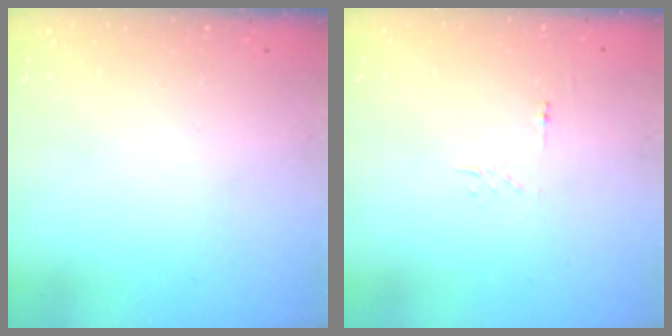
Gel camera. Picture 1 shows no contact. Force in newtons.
{"total": 4.9, "press": 4.9, "slide": 0.5}